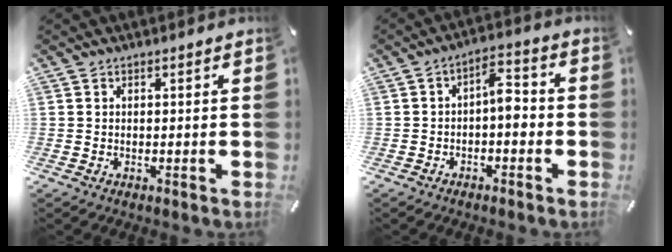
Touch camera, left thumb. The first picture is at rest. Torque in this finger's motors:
{"motor_torque": [0.61, 1.44, 0.19, -0.18, 0.02]}